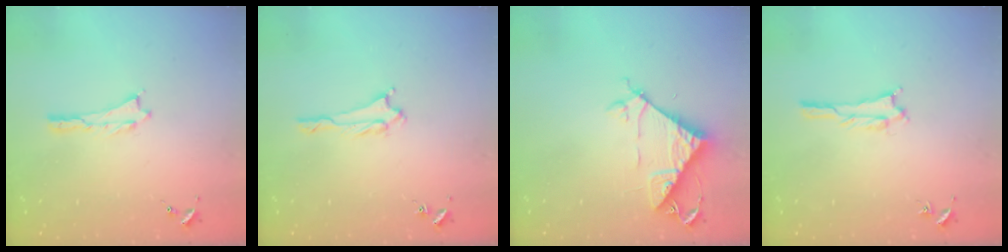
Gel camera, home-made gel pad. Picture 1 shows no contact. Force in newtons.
{"total": 1.7, "press": 1.7, "slide": 0.3}
{"total": 7.6, "press": 7.6, "slide": 0.6}
{"total": 1.7, "press": 1.7, "slide": 0.2}